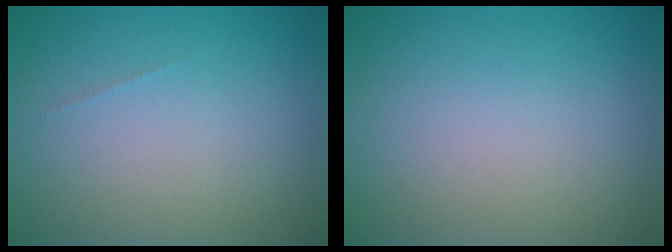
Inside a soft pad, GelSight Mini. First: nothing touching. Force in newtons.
{"total": 0.0}